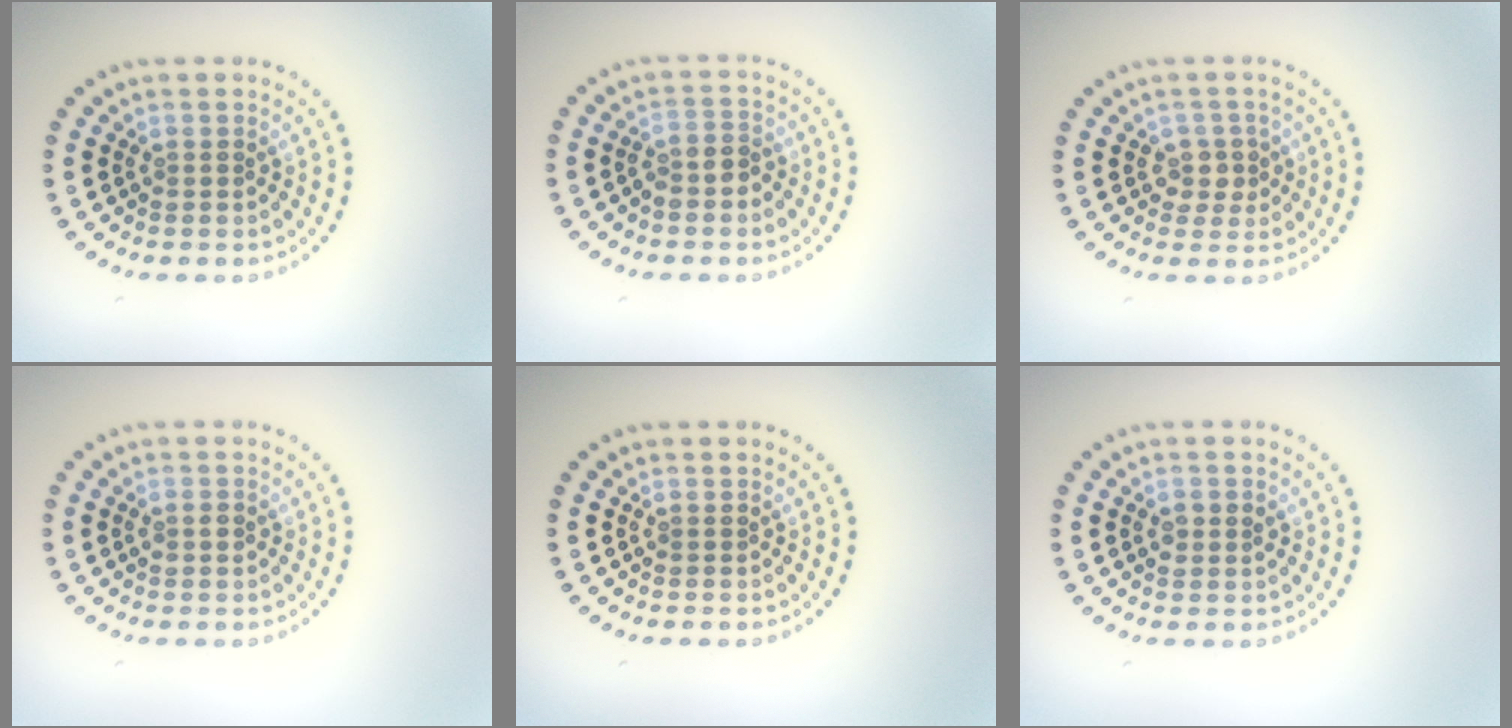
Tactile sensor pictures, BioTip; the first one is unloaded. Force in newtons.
{"total": 2.1, "press": 1.8, "slide": 1.1}
{"total": 1.7, "press": 1.5, "slide": 0.8}
{"total": 1.3, "press": 1.3, "slide": 0.1}
{"total": 0.0}
{"total": 1.4, "press": 1.4, "slide": 0.3}